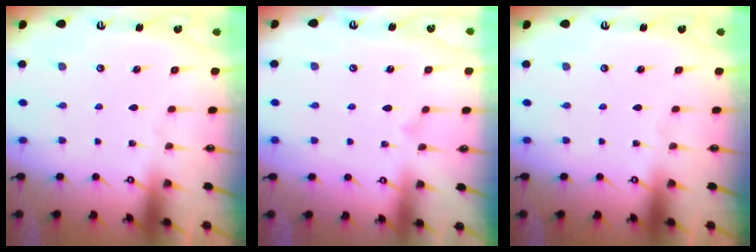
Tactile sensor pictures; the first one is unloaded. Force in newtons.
{"total": 6.0, "press": 6.0, "slide": 0.2}
{"total": 0.0}